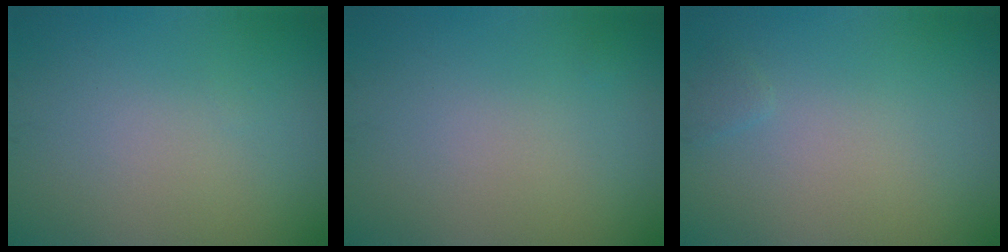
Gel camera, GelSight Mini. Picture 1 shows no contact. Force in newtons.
{"total": 0.0}
{"total": 0.6, "press": 0.6, "slide": 0.1}